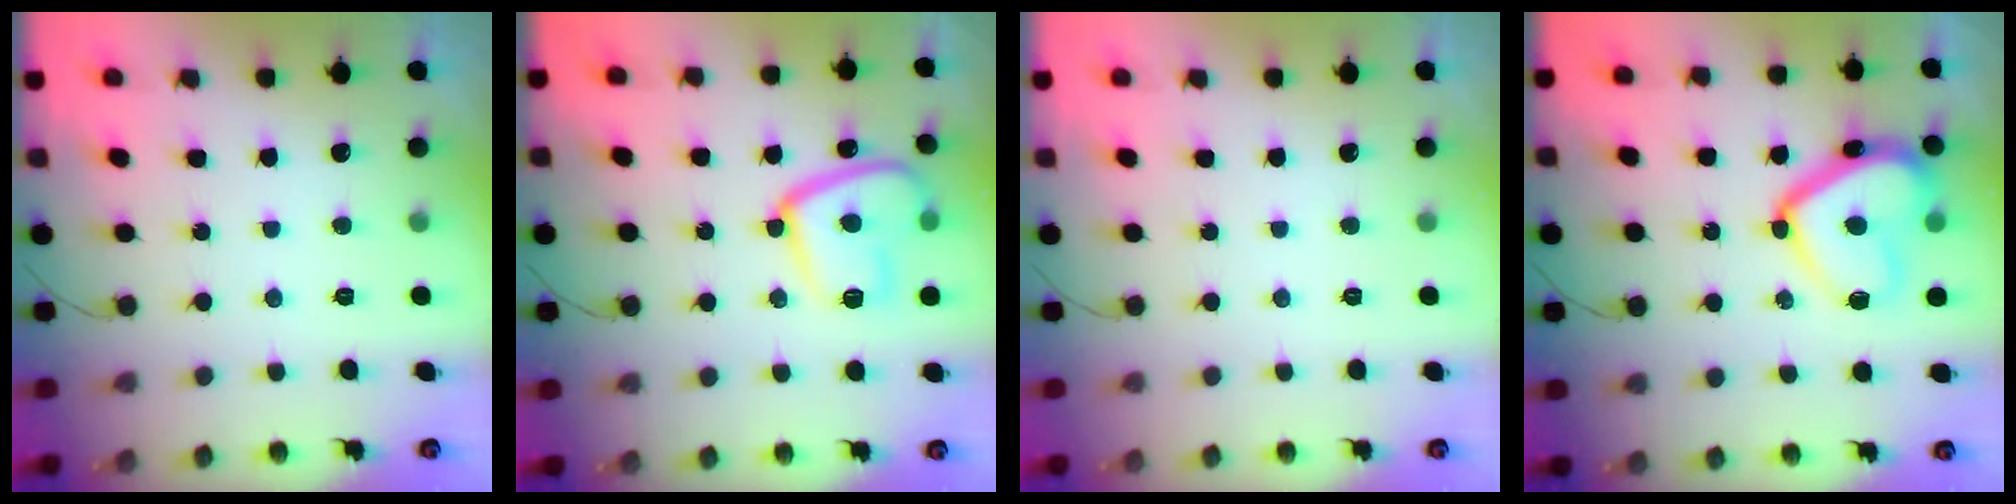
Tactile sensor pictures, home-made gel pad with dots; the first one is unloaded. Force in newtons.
{"total": 16.0, "press": 15.9, "slide": 1.4}
{"total": 0.0}
{"total": 16.9, "press": 16.9, "slide": 1.4}